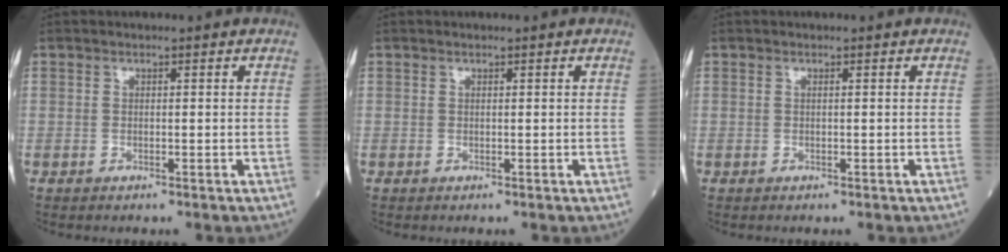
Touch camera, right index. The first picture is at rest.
{"total": 0.0}
{"total": 0.0}